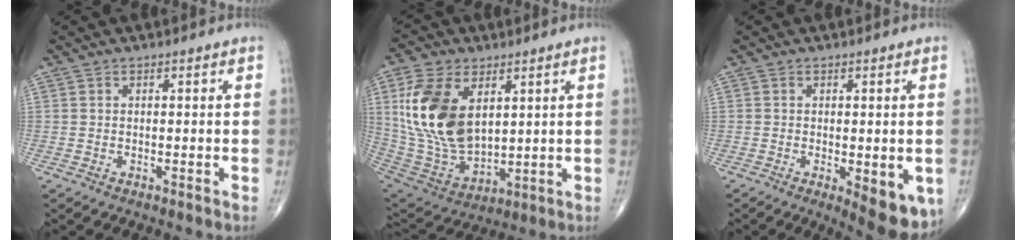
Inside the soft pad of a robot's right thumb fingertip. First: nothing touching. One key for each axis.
{"total": 19.0, "fx": 5.1, "fy": 11.2, "fz": 14.4, "tx": -0.273, "ty": -0.026, "tz": 0.109}
{"total": 9.2, "fx": -3.1, "fy": 3.5, "fz": 8.0, "tx": -0.092, "ty": -0.017, "tz": -0.036}